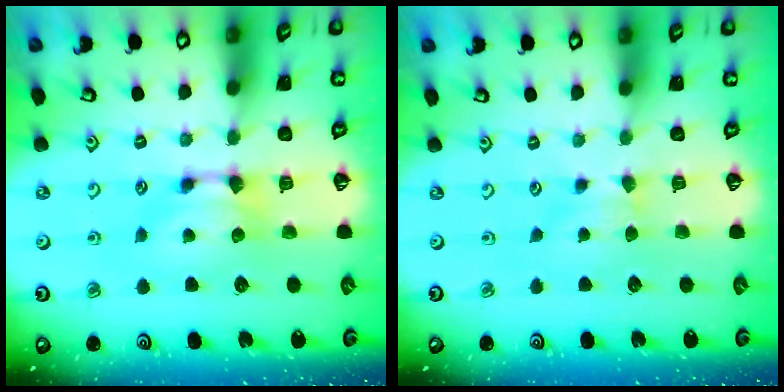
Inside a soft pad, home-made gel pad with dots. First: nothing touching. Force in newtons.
{"total": 2.4, "press": 2.3, "slide": 0.5}